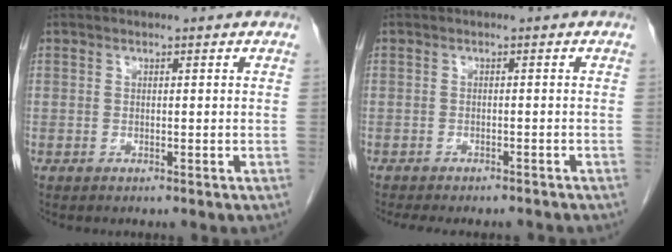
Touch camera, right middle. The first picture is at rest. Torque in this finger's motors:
{"motor_torque": [0.52, -0.39, 0.08, 0.03]}